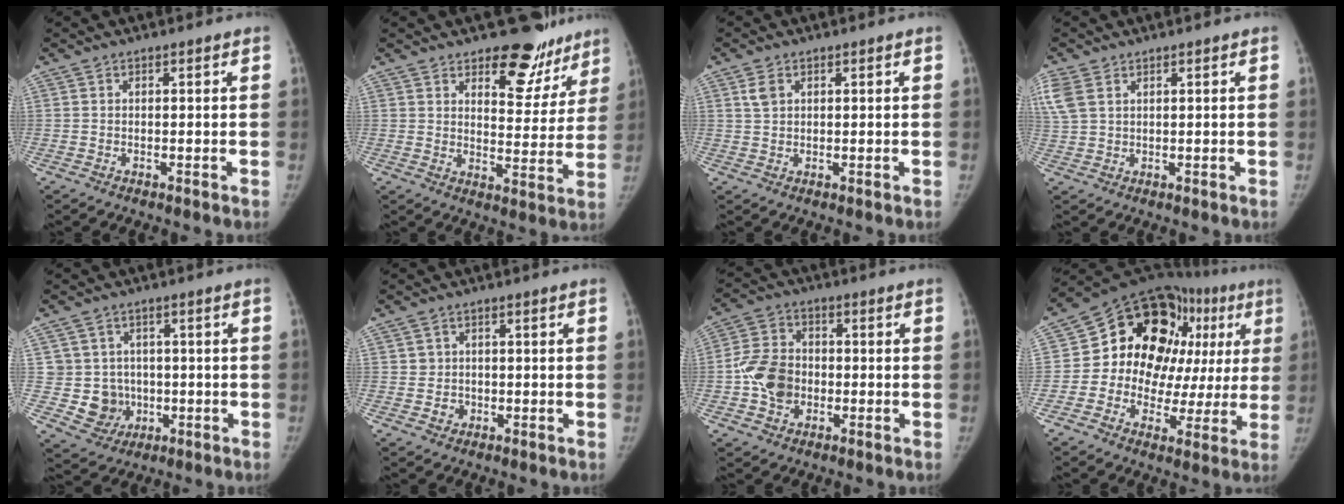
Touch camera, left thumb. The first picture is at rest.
{"total": 13.5, "force": [10.1, 6.8, 5.7], "torque": [-0.011, -0.072, 0.129]}
{"total": 2.7, "force": [1.1, 1.8, 1.7], "torque": [-0.028, 0.003, 0.026]}
{"total": 7.0, "force": [2.9, 4.4, 4.5], "torque": [-0.131, 0.010, 0.068]}
{"total": 7.8, "force": [-0.5, 7.7, 1.5], "torque": [0.016, 0.011, 0.004]}
{"total": 2.6, "force": [-0.4, 2.5, 0.4], "torque": [0.013, 0.003, -0.002]}
{"total": 9.5, "force": [-1.7, 7.5, 5.7], "torque": [-0.089, 0.019, -0.038]}
{"total": 25.1, "force": [5.6, 15.6, 18.9], "torque": [-0.213, 0.035, 0.082]}